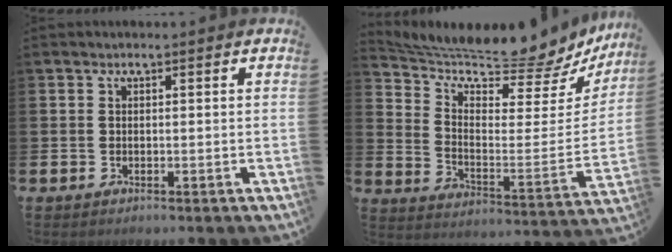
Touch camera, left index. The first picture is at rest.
{"total": 9.1, "force": [8.4, 1.4, 3.2], "torque": [-0.082, -0.078, 0.133]}